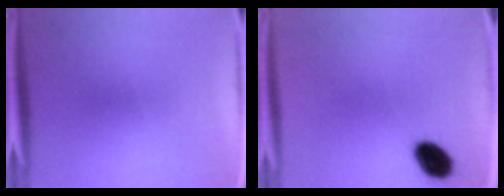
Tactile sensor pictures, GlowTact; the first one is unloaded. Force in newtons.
{"total": 7.4}